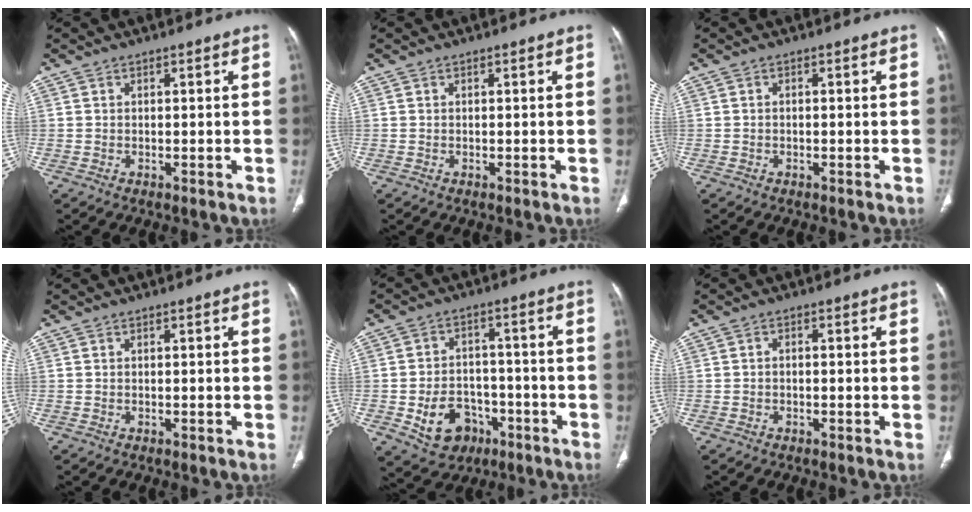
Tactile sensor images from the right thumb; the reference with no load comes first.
{"total": 0.0}
{"total": 0.0}
{"total": 0.0}
{"total": 10.7, "force": [-4.2, 8.4, 5.2], "torque": [-0.057, 0.033, -0.054]}
{"total": 0.8, "force": [-0.3, 0.5, 0.6], "torque": [-0.008, 0.003, -0.008]}